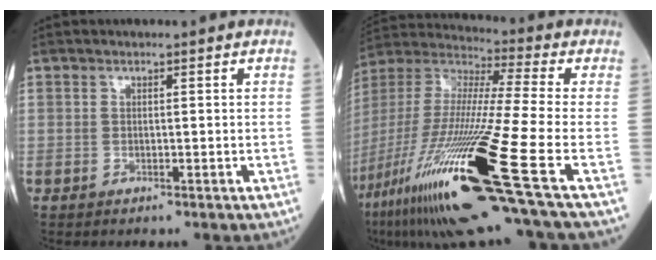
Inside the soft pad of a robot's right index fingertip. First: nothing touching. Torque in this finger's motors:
{"motor_torque": [1.79, -0.35, 1.05, 0.21]}